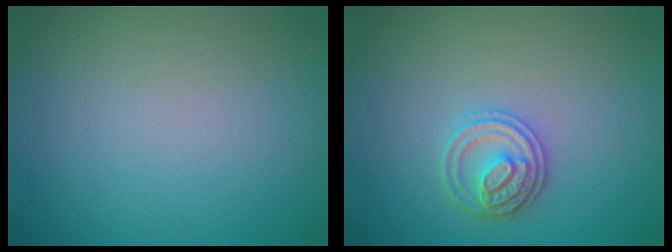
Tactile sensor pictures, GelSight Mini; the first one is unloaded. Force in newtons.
{"total": 2.9, "press": 2.8, "slide": 0.7}